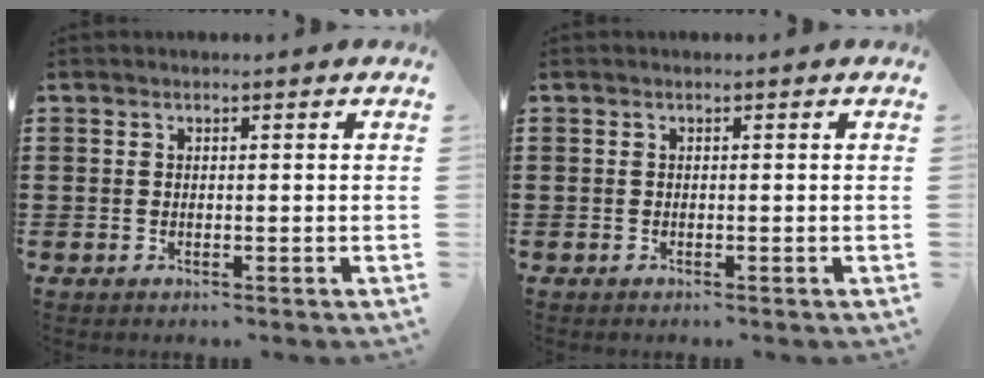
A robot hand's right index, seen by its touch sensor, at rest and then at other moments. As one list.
[{"total": 0.0}]